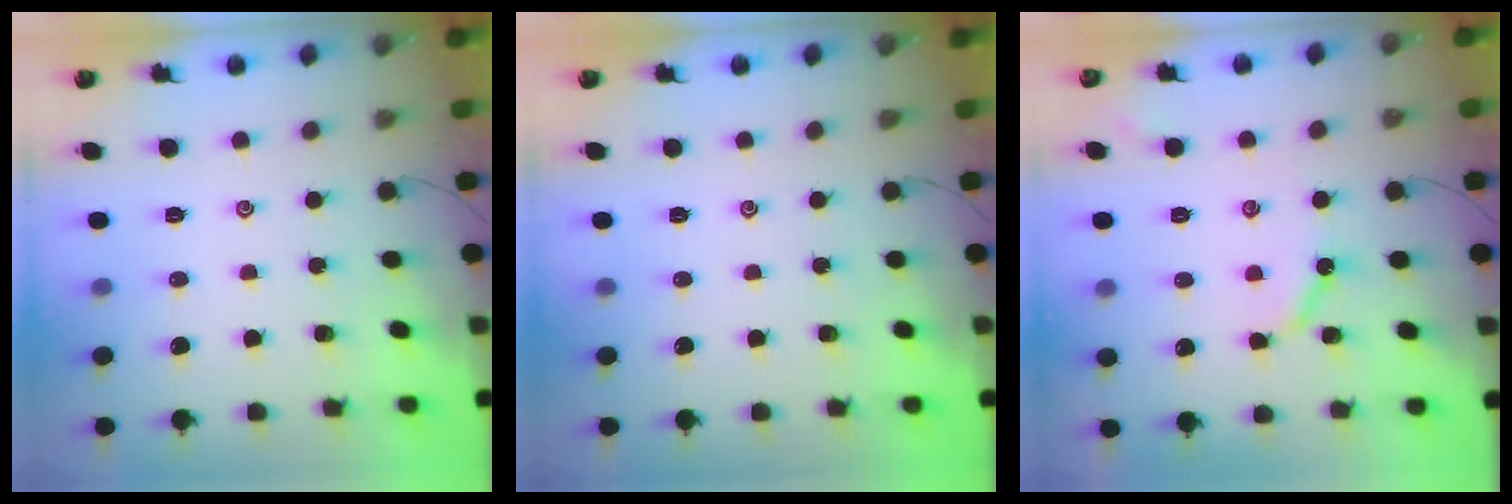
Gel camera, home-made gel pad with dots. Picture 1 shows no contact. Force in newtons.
{"total": 0.0}
{"total": 5.4, "press": 5.4, "slide": 0.2}